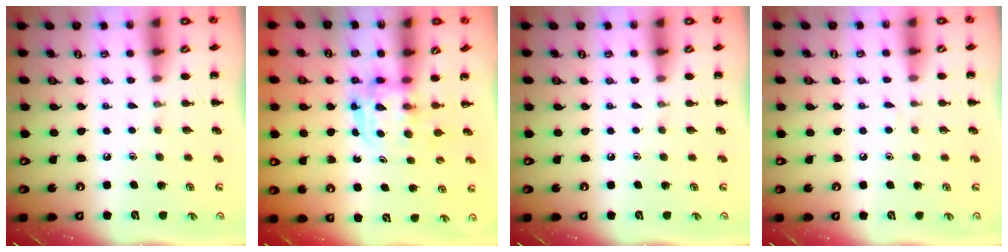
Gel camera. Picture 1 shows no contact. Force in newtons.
{"total": 3.6, "press": 3.6, "slide": 0.3}
{"total": 0.0}
{"total": 2.9, "press": 2.7, "slide": 1.0}